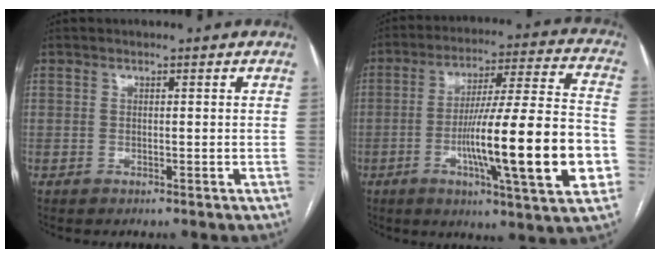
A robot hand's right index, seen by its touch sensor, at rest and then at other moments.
{"total": 21.8, "force": [-5.5, 1.1, 21.0], "torque": [-0.306, -0.003, -0.081]}